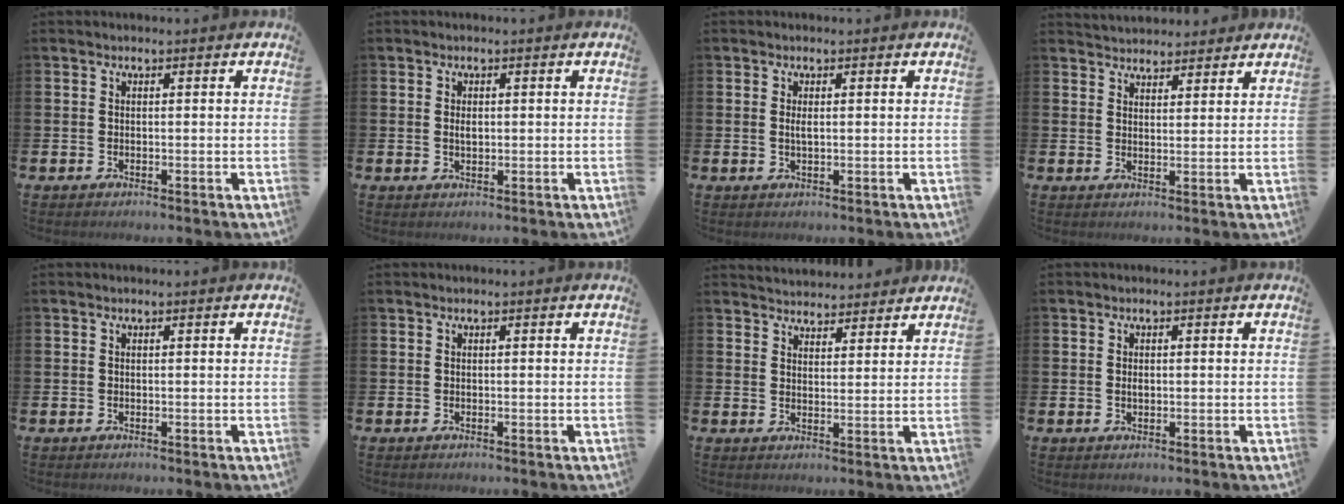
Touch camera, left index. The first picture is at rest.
{"total": 1.2, "force": [0.2, 0.7, 1.0], "torque": [-0.016, 0.004, 0.001]}
{"total": 1.2, "force": [0.3, 0.4, 1.1], "torque": [-0.018, 0.000, 0.003]}
{"total": 3.7, "force": [3.5, 0.9, -0.4], "torque": [0.003, -0.016, 0.065]}
{"total": 0.0}
{"total": 0.0}
{"total": 3.9, "force": [3.8, 0.6, -0.3], "torque": [0.003, -0.022, 0.069]}
{"total": 0.8, "force": [0.1, 0.4, 0.6], "torque": [-0.009, 0.001, -0.001]}